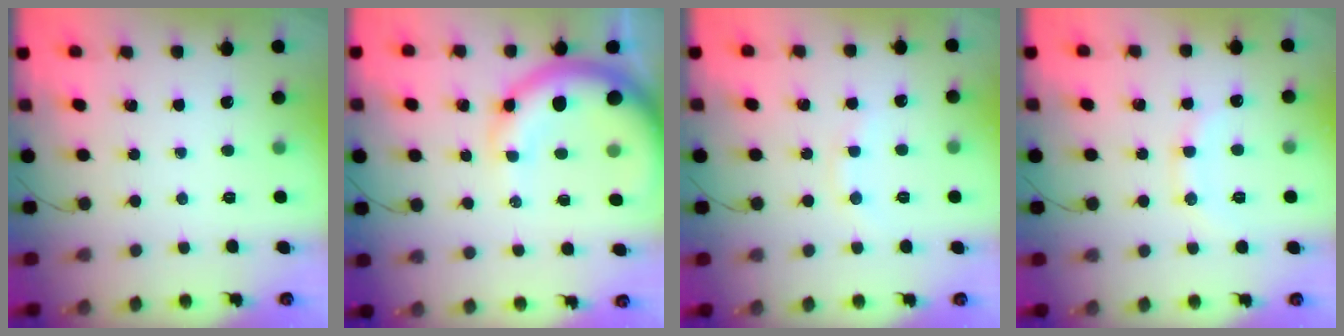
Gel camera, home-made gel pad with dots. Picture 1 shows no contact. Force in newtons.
{"total": 11.0, "press": 10.6, "slide": 2.9}
{"total": 4.7, "press": 4.5, "slide": 1.4}
{"total": 8.8, "press": 8.7, "slide": 1.3}